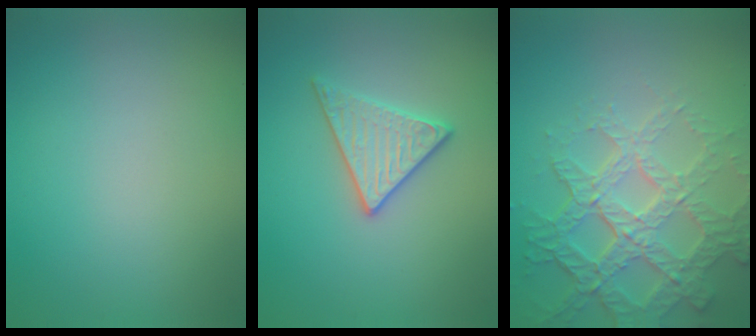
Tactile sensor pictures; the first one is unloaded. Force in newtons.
{"total": 2.9, "press": 2.9, "slide": 0.4}
{"total": 7.3, "press": 5.2, "slide": 5.2}